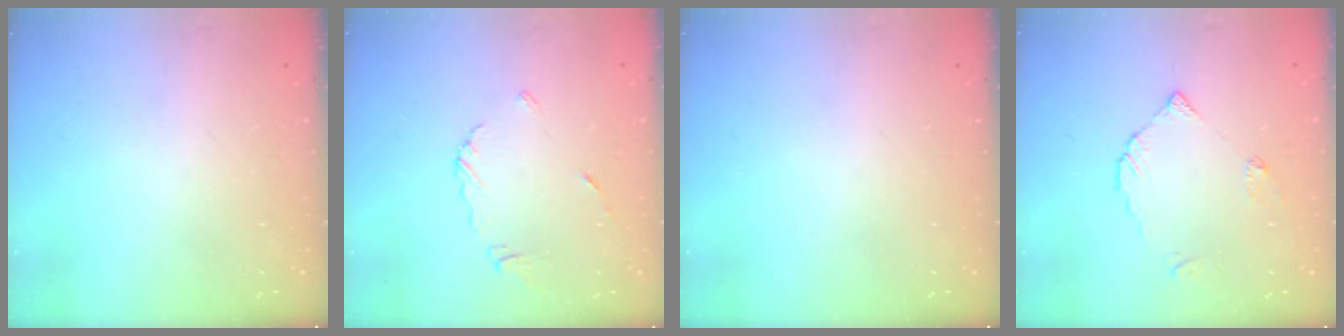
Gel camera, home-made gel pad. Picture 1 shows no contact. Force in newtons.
{"total": 7.1, "press": 7.1, "slide": 0.5}
{"total": 0.0}
{"total": 3.9, "press": 3.9, "slide": 0.0}